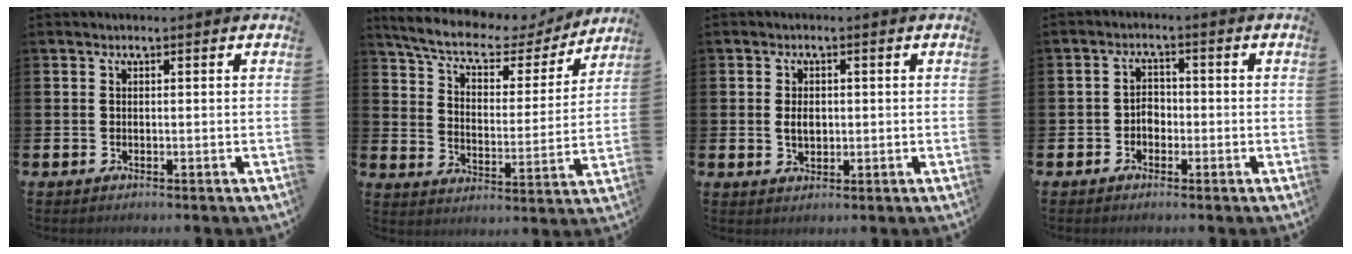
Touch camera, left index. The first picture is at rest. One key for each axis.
{"total": 8.1, "fx": 7.1, "fy": 2.5, "fz": 3.1, "tx": -0.081, "ty": -0.054, "tz": 0.115}
{"total": 2.6, "fx": 0.2, "fy": 1.8, "fz": 1.9, "tx": -0.018, "ty": -0.001, "tz": -0.002}
{"total": 2.2, "fx": -1.1, "fy": 1.7, "fz": 1.0, "tx": -0.016, "ty": 0.006, "tz": -0.027}